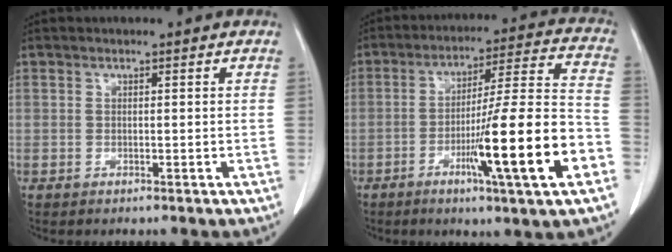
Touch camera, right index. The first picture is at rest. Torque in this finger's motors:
{"motor_torque": [2.14, 0.00, 1.05, 0.21]}